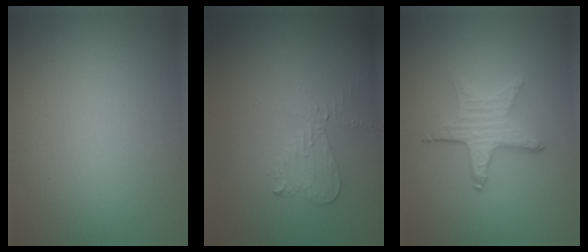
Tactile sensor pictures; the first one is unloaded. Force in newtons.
{"total": 2.1, "press": 2.1, "slide": 0.2}
{"total": 3.2, "press": 2.5, "slide": 1.9}